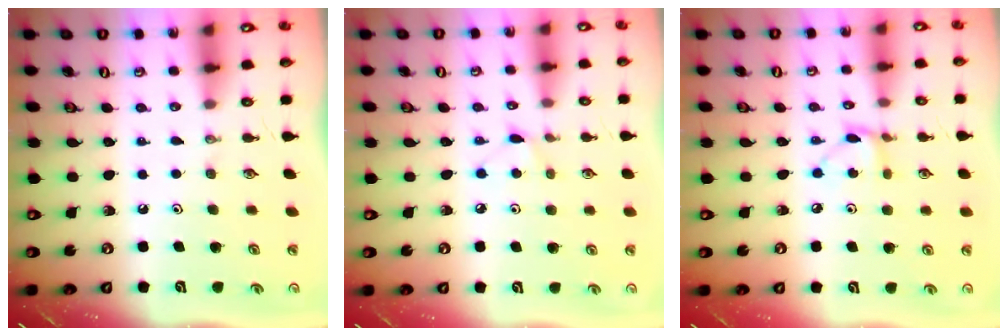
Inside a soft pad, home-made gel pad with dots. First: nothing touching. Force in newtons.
{"total": 4.7, "press": 4.7, "slide": 0.6}
{"total": 5.4, "press": 5.4, "slide": 0.6}